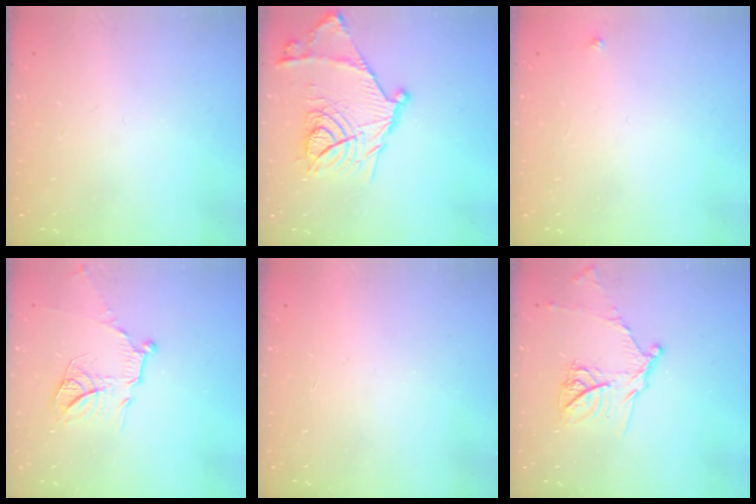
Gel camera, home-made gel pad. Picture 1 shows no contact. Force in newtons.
{"total": 19.6, "press": 19.6, "slide": 0.6}
{"total": 2.7, "press": 2.7, "slide": 0.3}
{"total": 14.1, "press": 14.1, "slide": 1.4}
{"total": 1.5, "press": 1.5, "slide": 0.1}
{"total": 13.6, "press": 13.6, "slide": 1.1}